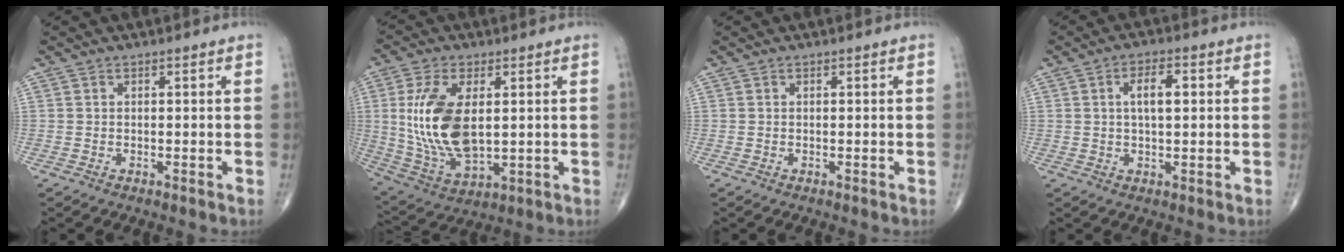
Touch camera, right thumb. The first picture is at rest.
{"total": 15.9, "force": [2.0, 8.2, 13.5], "torque": [-0.273, -0.016, 0.051]}
{"total": 0.0}
{"total": 5.2, "force": [1.1, 2.2, 4.6], "torque": [-0.071, 0.005, 0.016]}